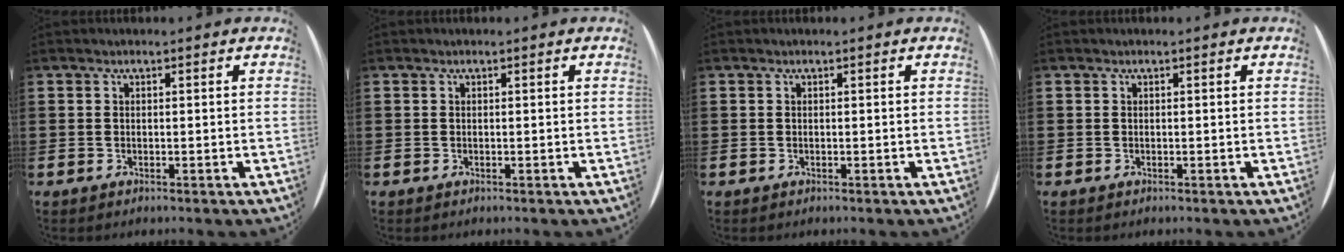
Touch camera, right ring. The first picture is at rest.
{"total": 0.0}
{"total": 0.0}
{"total": 0.0}